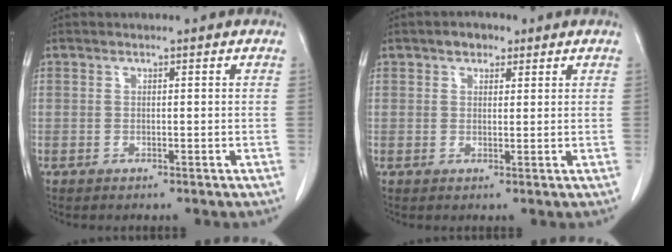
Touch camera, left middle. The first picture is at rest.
{"total": 2.4, "force": [1.5, 1.5, 1.1], "torque": [-0.018, 0.007, 0.022]}